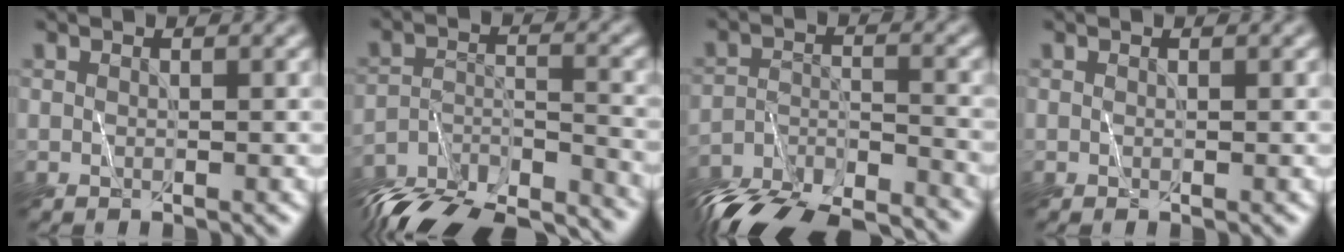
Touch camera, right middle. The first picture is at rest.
{"total": 14.9, "force": [-14.3, 3.0, 2.8], "torque": [-0.045, -0.016, -0.198]}
{"total": 11.9, "force": [-11.5, 2.1, 2.4], "torque": [-0.043, -0.022, -0.178]}
{"total": 0.0}